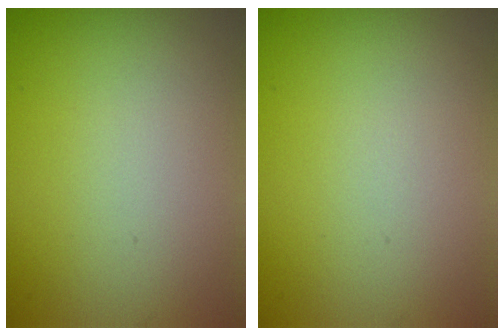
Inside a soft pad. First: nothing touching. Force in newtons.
{"total": 0.0}